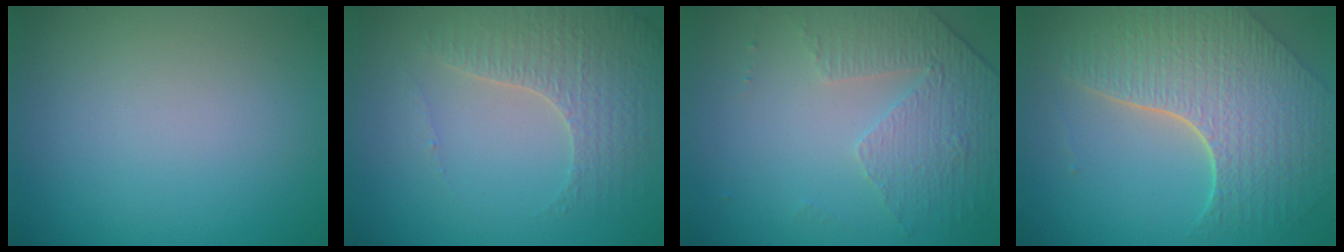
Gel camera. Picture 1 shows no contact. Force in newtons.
{"total": 3.5, "press": 3.4, "slide": 0.6}
{"total": 4.7, "press": 3.1, "slide": 3.6}
{"total": 8.2, "press": 5.9, "slide": 5.7}